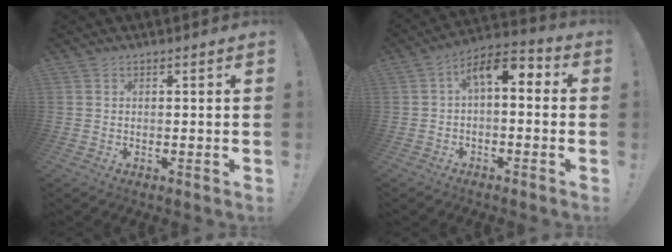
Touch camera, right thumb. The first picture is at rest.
{"total": 8.6, "force": [1.3, 4.0, 7.5], "torque": [-0.108, 0.002, 0.025]}